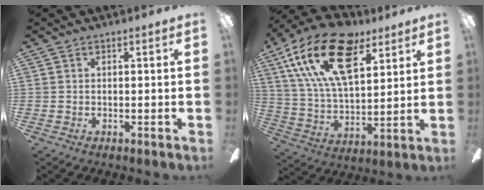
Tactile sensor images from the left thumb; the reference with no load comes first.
{"total": 23.4, "force": [12.3, 11.7, 16.1], "torque": [-0.301, -0.046, 0.214]}